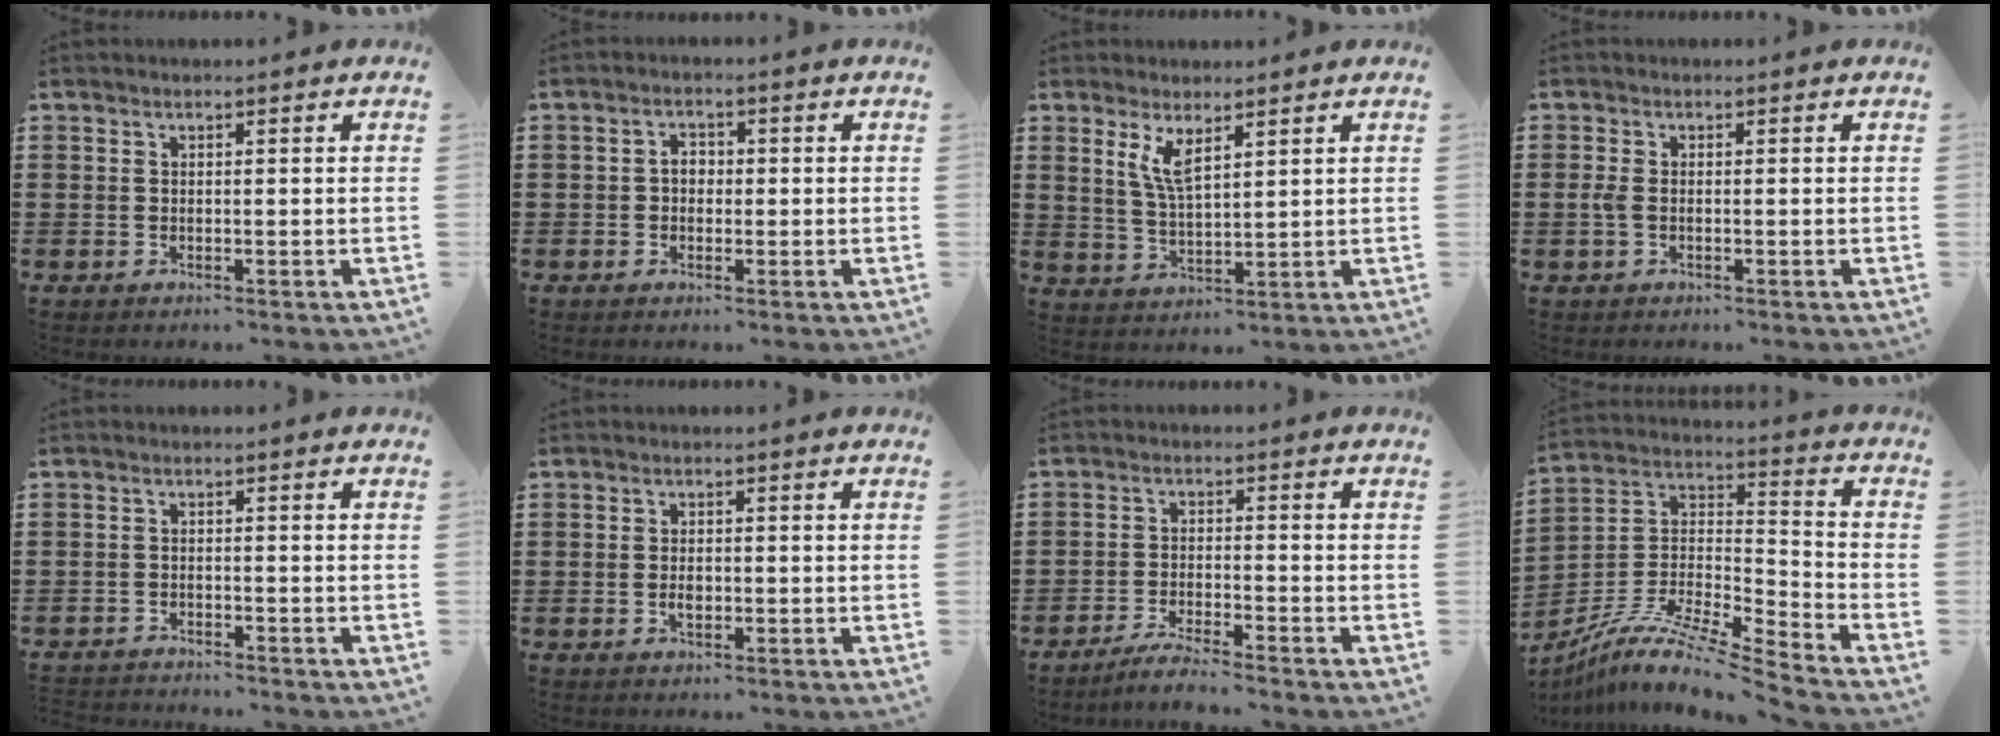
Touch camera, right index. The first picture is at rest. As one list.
[{"total": 2.2, "force": [-0.3, 1.6, 1.5], "torque": [-0.030, 0.006, -0.007]}, {"total": 5.0, "force": [2.7, 1.5, 3.9], "torque": [-0.083, 0.002, 0.048]}, {"total": 1.7, "force": [-0.3, 0.8, 1.5], "torque": [-0.044, -0.004, -0.011]}, {"total": 1.8, "force": [-1.8, 0.1, -0.1], "torque": [-0.003, 0.002, -0.039]}, {"total": 1.8, "force": [-0.3, 1.0, 1.5], "torque": [-0.029, 0.002, -0.006]}, {"total": 3.5, "force": [-3.4, -0.3, 1.0], "torque": [-0.018, 0.000, -0.066]}, {"total": 10.6, "force": [-8.6, 1.1, 6.1], "torque": [-0.125, 0.002, -0.175]}]